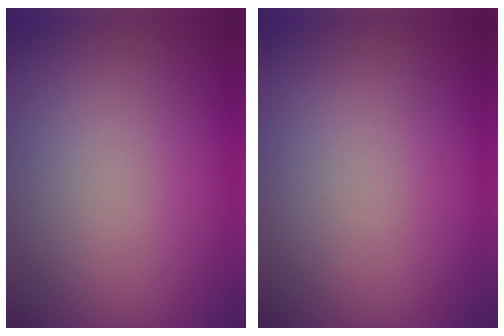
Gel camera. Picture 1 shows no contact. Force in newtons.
{"total": 0.0}